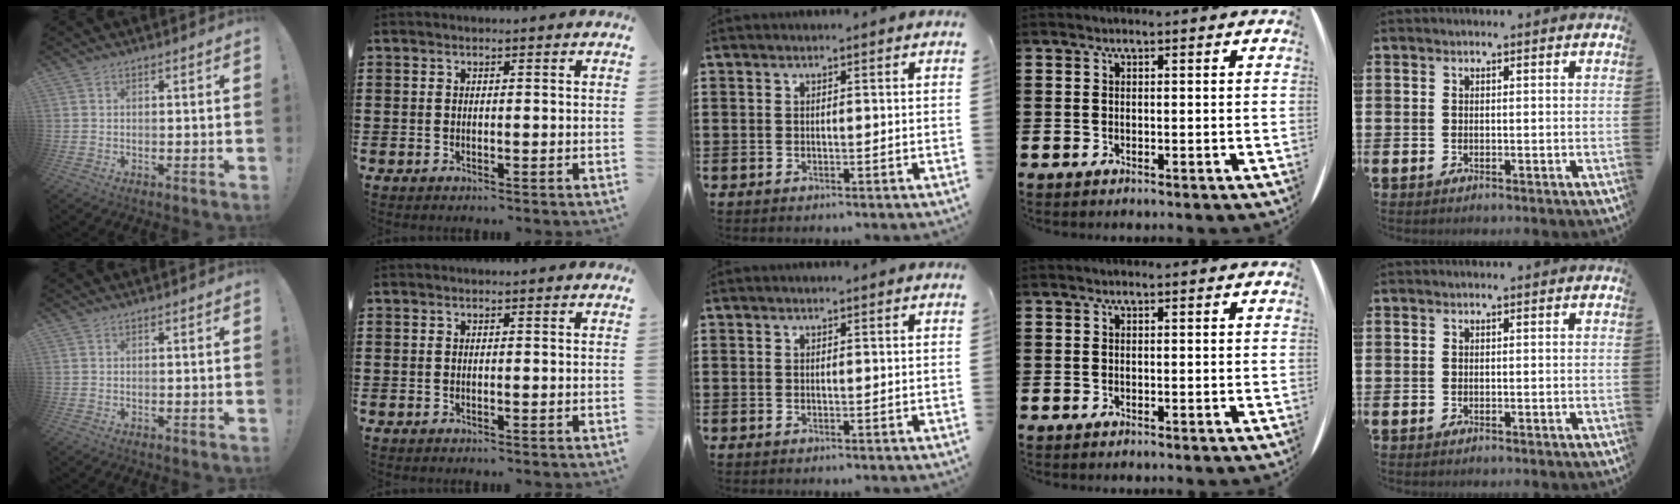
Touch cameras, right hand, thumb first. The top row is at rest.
{}